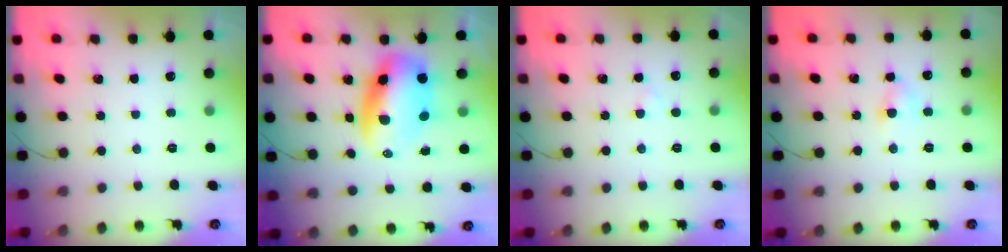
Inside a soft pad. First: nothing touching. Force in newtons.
{"total": 9.8, "press": 9.5, "slide": 2.5}
{"total": 1.0, "press": 0.7, "slide": 0.6}
{"total": 4.4, "press": 4.3, "slide": 1.2}